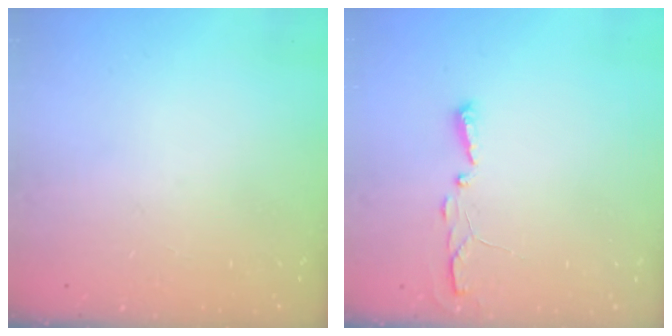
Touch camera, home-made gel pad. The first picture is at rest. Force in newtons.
{"total": 3.5, "press": 3.5, "slide": 0.5}